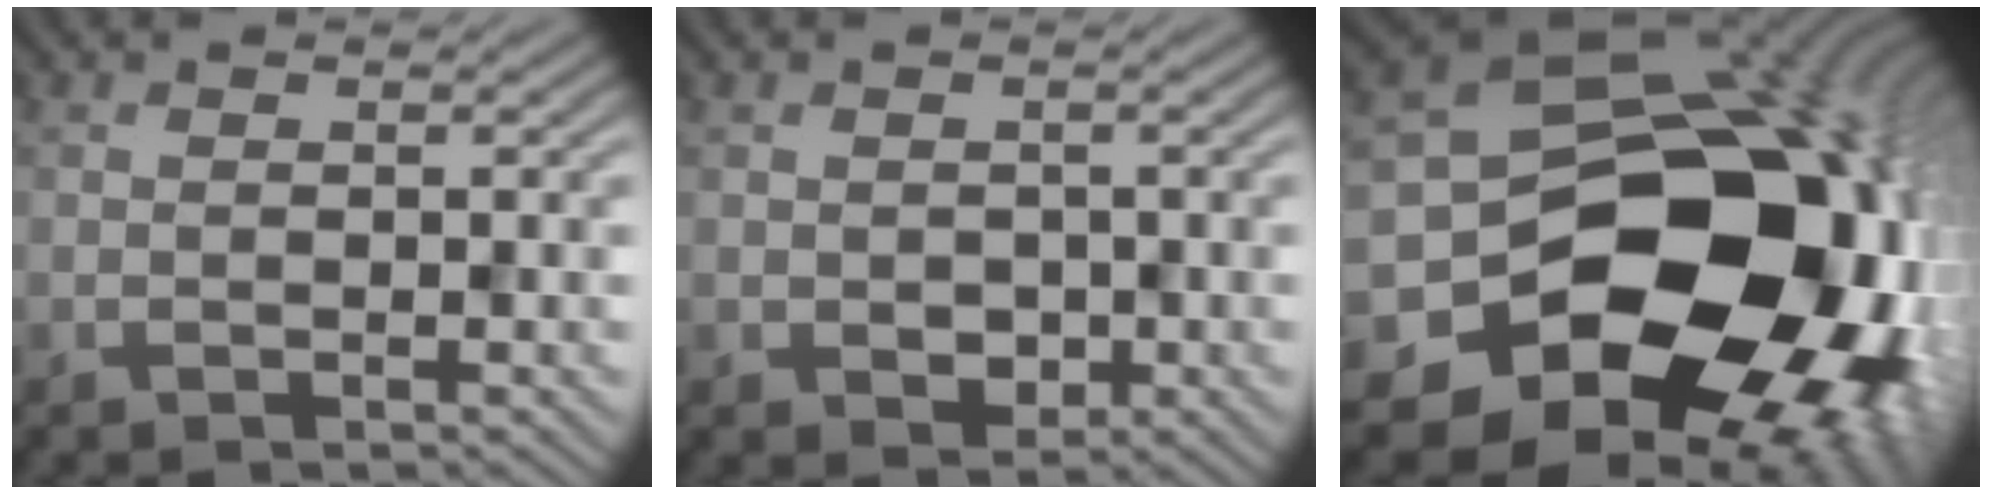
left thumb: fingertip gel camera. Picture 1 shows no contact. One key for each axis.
{"total": 2.0, "fx": -0.1, "fy": 1.7, "fz": 1.0, "tx": -0.023, "ty": -0.010, "tz": 0.001}
{"total": 20.3, "fx": -4.3, "fy": 16.2, "fz": 11.4, "tx": -0.194, "ty": -0.043, "tz": -0.052}